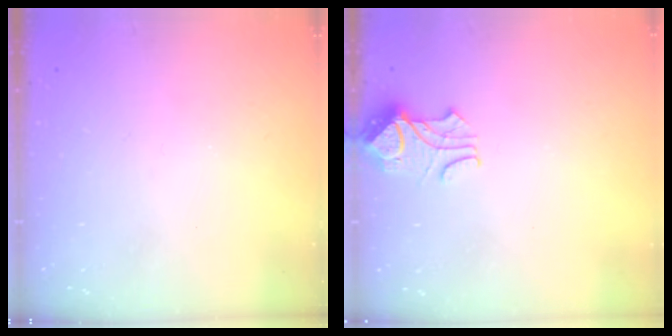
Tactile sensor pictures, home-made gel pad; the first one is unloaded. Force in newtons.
{"total": 1.1, "press": 0.7, "slide": 0.9}